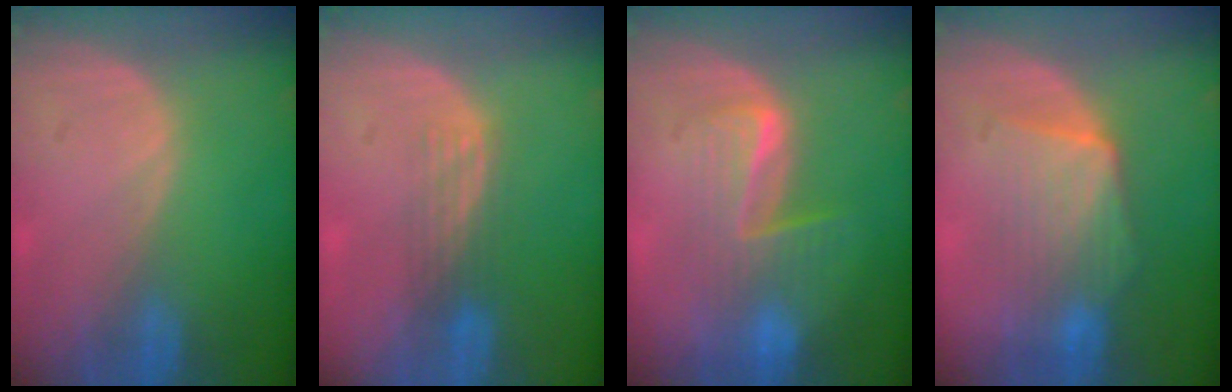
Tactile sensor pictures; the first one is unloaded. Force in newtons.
{"total": 2.9, "press": 2.8, "slide": 1.0}
{"total": 6.3, "press": 6.2, "slide": 1.5}
{"total": 7.4, "press": 7.4, "slide": 0.7}